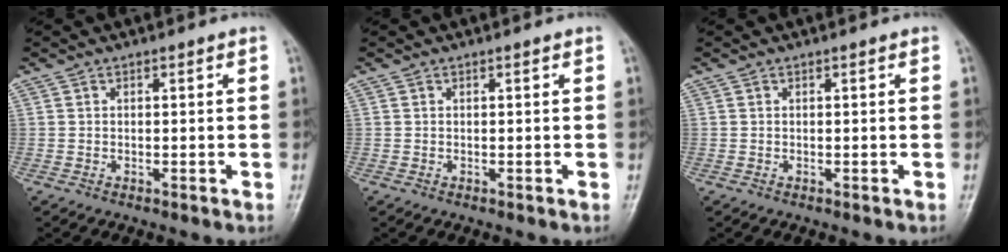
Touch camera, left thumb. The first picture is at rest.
{"total": 0.0}
{"total": 0.0}